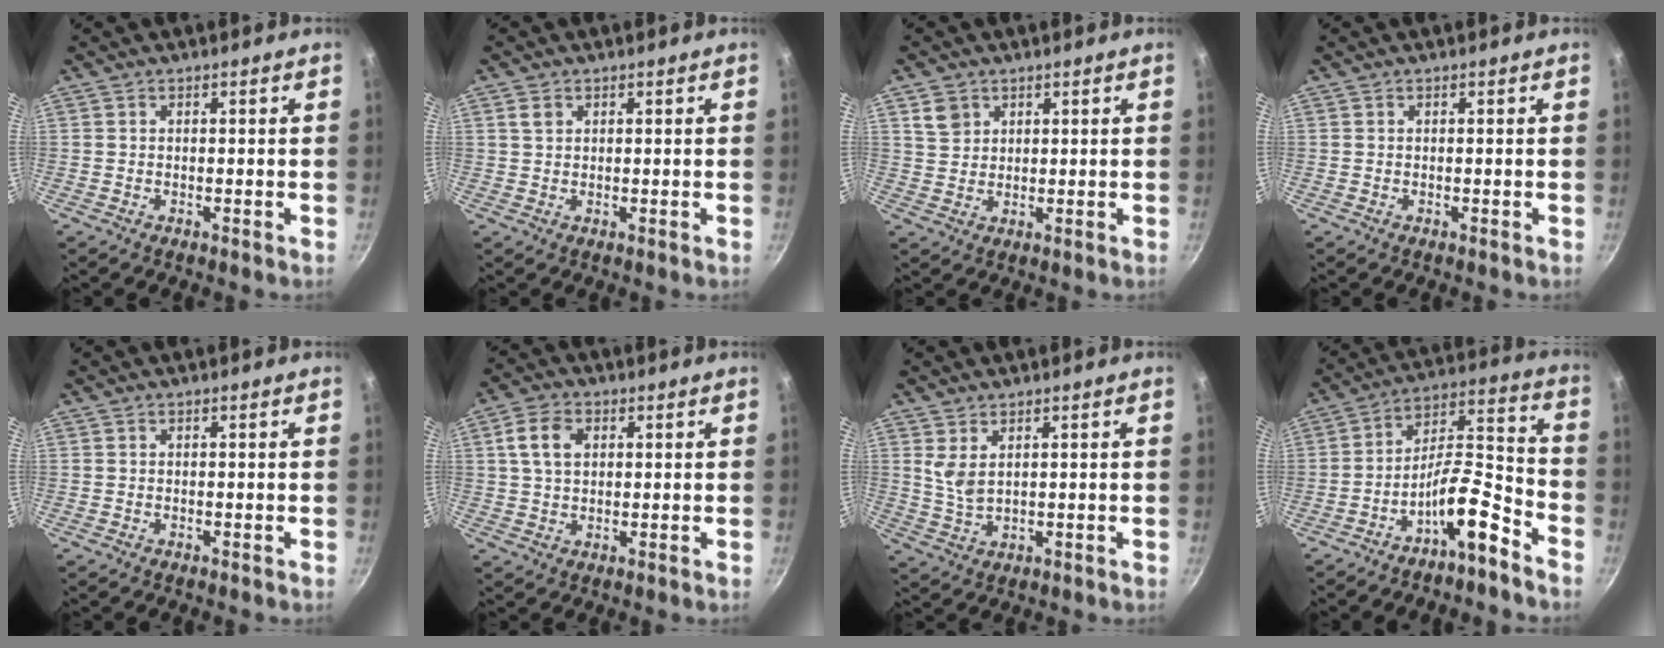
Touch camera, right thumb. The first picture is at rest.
{"total": 2.1, "force": [1.0, 1.5, 1.1], "torque": [-0.015, -0.001, 0.019]}
{"total": 4.2, "force": [2.1, 3.4, 1.5], "torque": [-0.012, 0.000, 0.043]}
{"total": 0.0}
{"total": 0.0}
{"total": 6.5, "force": [1.8, 4.5, 4.3], "torque": [-0.070, 0.006, 0.030]}
{"total": 4.0, "force": [1.7, 2.0, 3.0], "torque": [-0.056, -0.019, 0.038]}
{"total": 11.4, "force": [-7.5, 2.9, 8.1], "torque": [-0.133, 0.086, -0.128]}